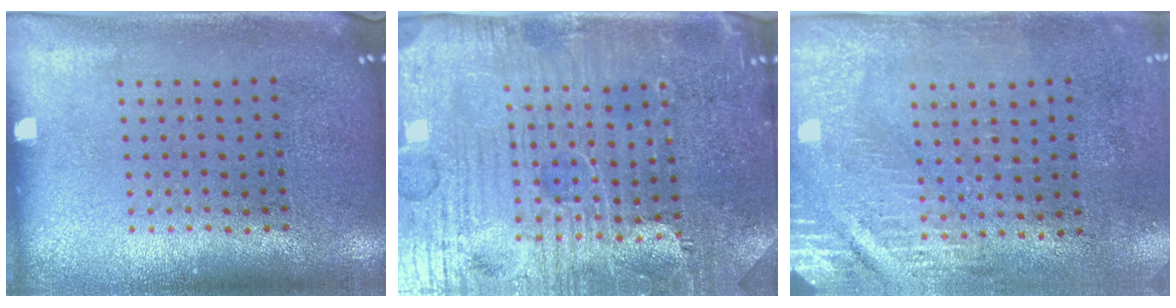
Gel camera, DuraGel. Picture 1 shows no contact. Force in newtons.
{"total": 5.1, "press": 4.8, "slide": 1.8}
{"total": 2.9, "press": 2.5, "slide": 1.5}